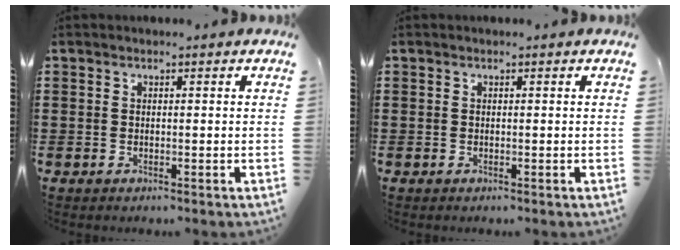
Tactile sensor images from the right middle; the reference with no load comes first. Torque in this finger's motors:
{"motor_torque": [-1.73, 0.41, 0.00, -0.01]}